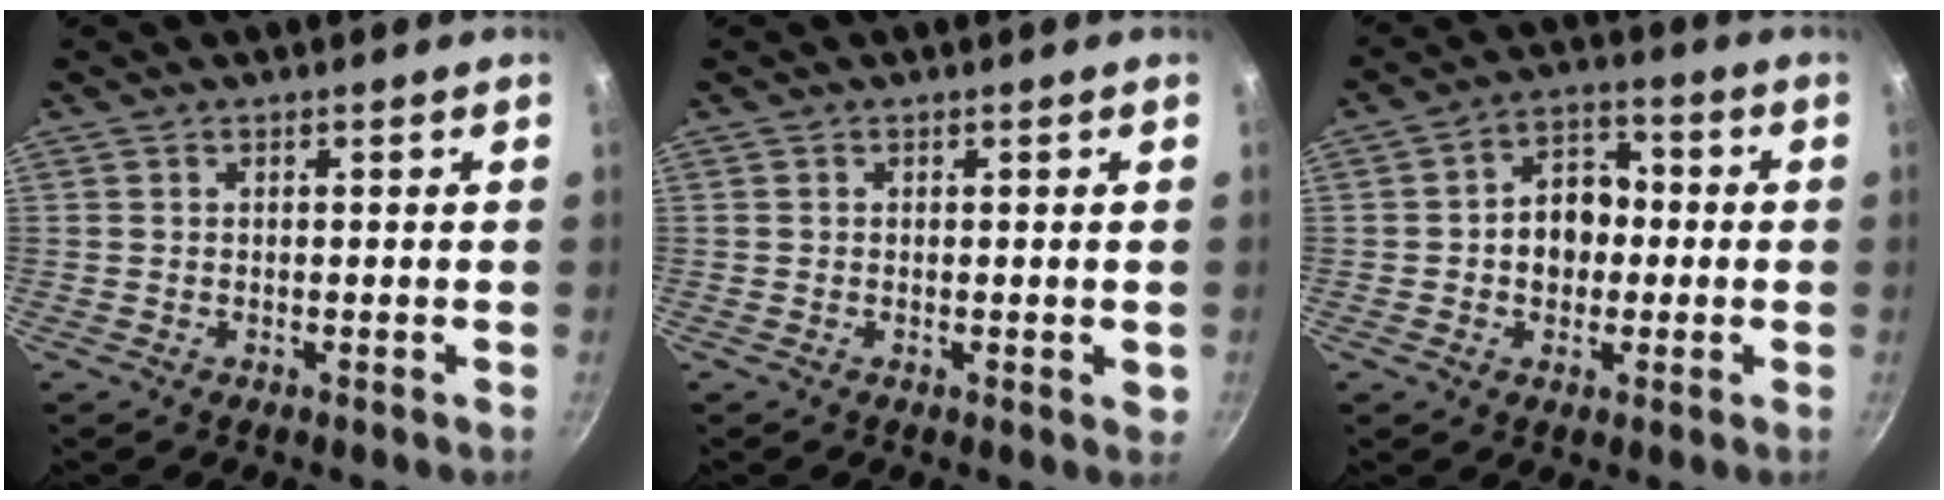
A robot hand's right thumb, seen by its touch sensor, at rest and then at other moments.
{"total": 1.3, "force": [0.0, 0.4, 1.2], "torque": [-0.015, -0.002, -0.002]}
{"total": 9.1, "force": [-0.3, 7.2, 5.7], "torque": [-0.039, 0.019, -0.014]}